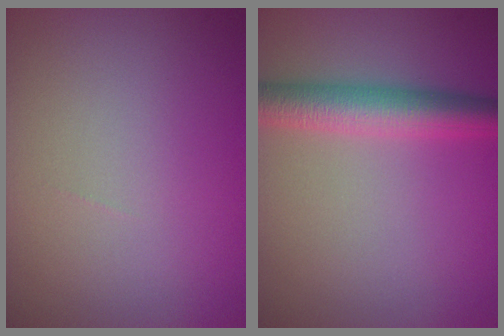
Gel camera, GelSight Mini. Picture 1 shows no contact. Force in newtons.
{"total": 4.7, "press": 4.7, "slide": 0.1}